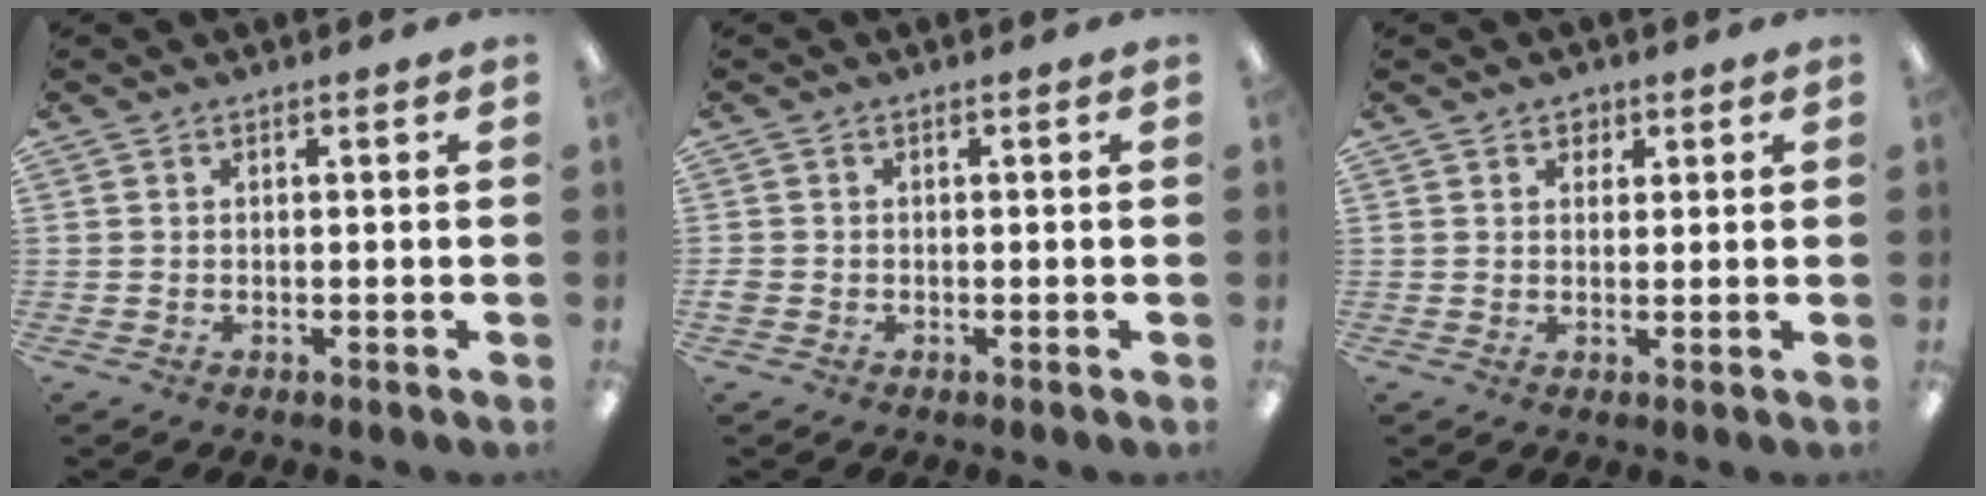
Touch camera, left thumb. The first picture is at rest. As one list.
[{"total": 1.4, "force": [-0.5, 1.1, 0.7], "torque": [-0.010, 0.003, -0.008]}, {"total": 2.5, "force": [1.6, 1.8, 0.5], "torque": [0.003, -0.002, 0.025]}]